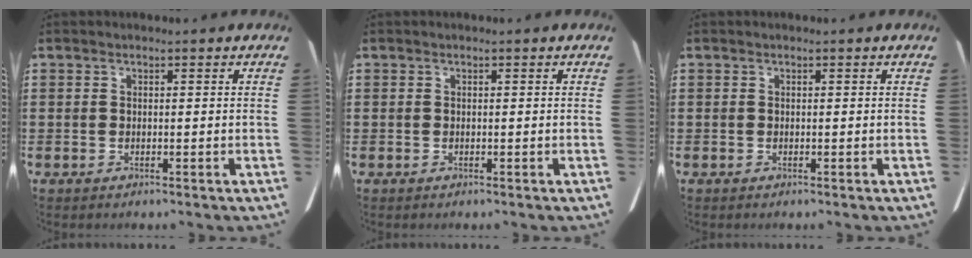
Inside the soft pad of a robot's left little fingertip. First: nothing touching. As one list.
[{"total": 0.0}, {"total": 0.0}]